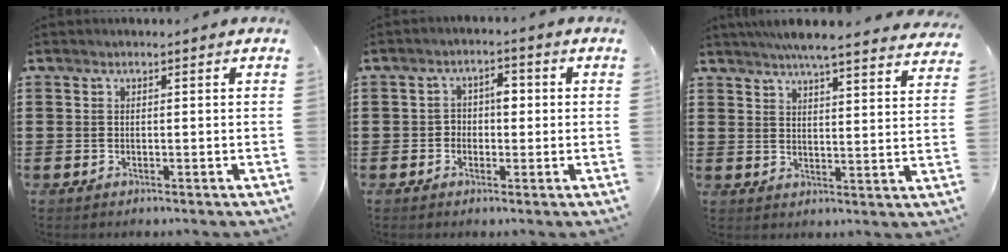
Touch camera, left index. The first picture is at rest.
{"total": 3.0, "force": [-0.3, 2.2, 2.1], "torque": [-0.039, 0.006, -0.013]}
{"total": 5.7, "force": [5.3, -0.3, 2.0], "torque": [-0.058, -0.024, 0.095]}